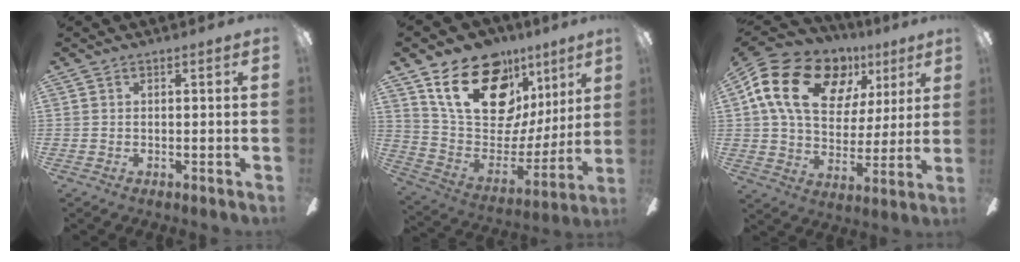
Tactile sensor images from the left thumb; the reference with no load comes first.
{"total": 24.7, "force": [14.4, 14.3, 14.2], "torque": [-0.223, -0.078, 0.271]}
{"total": 20.7, "force": [9.3, 13.7, 12.5], "torque": [-0.213, -0.019, 0.172]}